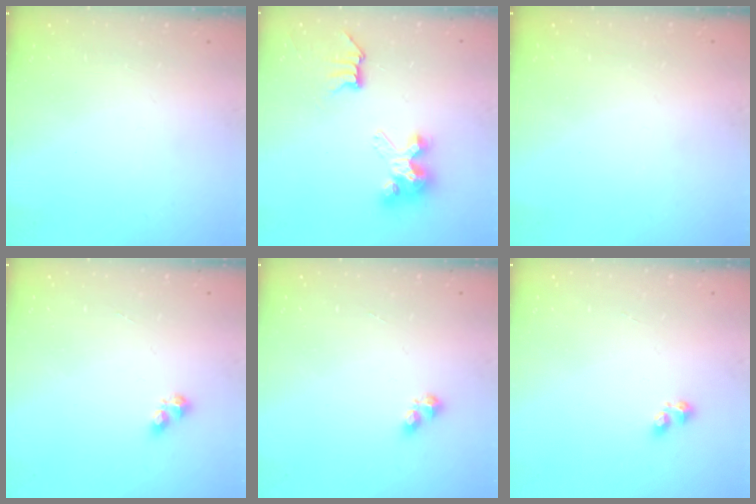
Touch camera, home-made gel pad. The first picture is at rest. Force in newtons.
{"total": 7.4, "press": 7.4, "slide": 0.0}
{"total": 0.7, "press": 0.6, "slide": 0.4}
{"total": 3.0, "press": 2.9, "slide": 0.5}
{"total": 3.0, "press": 2.9, "slide": 0.5}
{"total": 2.4, "press": 2.3, "slide": 0.8}